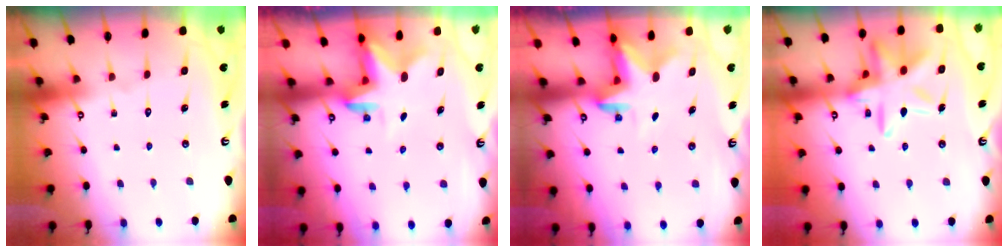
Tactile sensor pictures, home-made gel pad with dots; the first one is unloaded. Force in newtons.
{"total": 2.5, "press": 2.5, "slide": 0.4}
{"total": 2.5, "press": 2.5, "slide": 0.5}
{"total": 18.2, "press": 18.1, "slide": 1.4}